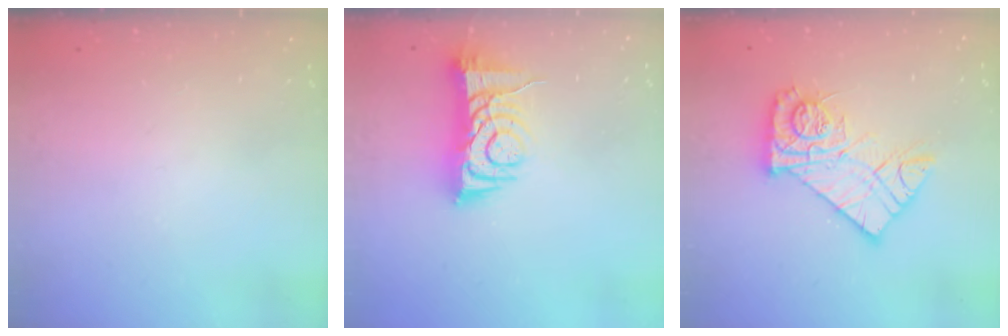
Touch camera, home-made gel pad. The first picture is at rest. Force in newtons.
{"total": 8.4, "press": 8.3, "slide": 0.9}
{"total": 14.6, "press": 14.6, "slide": 1.4}